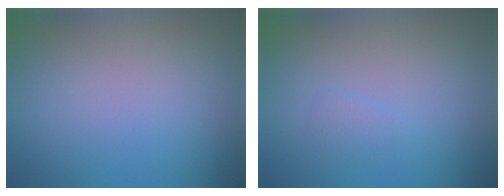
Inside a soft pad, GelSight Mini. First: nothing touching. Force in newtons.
{"total": 0.9, "press": 0.9, "slide": 0.1}